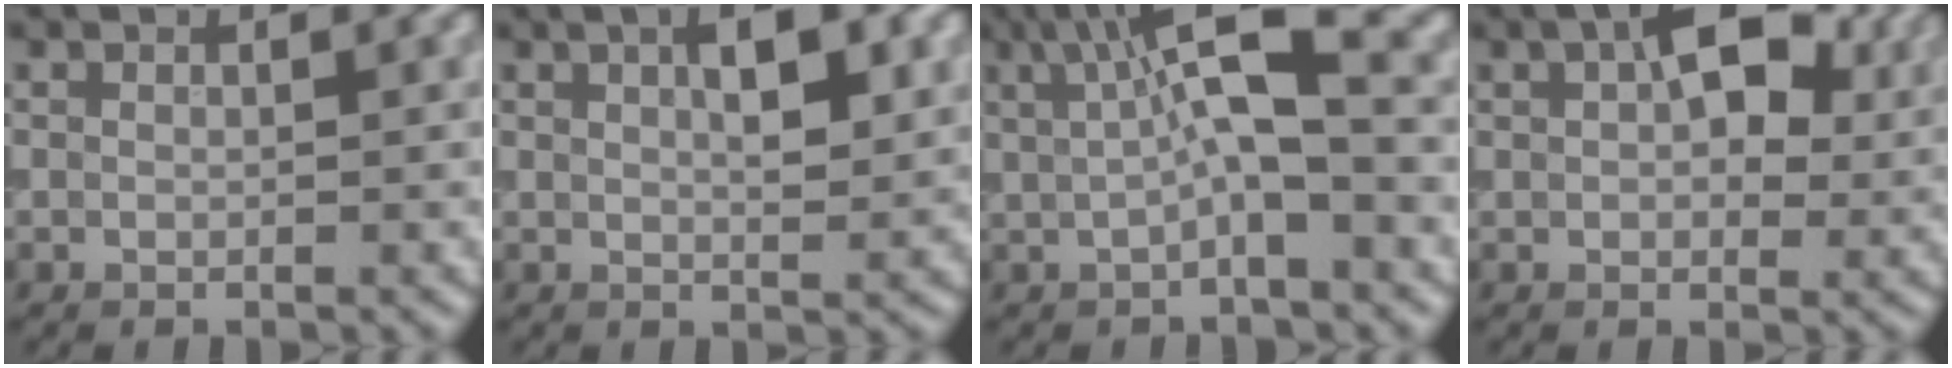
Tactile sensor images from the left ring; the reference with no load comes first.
{"total": 4.2, "force": [1.5, 1.4, 3.7], "torque": [-0.057, 0.005, 0.025]}
{"total": 6.3, "force": [1.2, 1.5, 6.0], "torque": [-0.101, 0.013, 0.014]}
{"total": 7.5, "force": [2.6, 4.1, 5.7], "torque": [-0.079, 0.016, 0.028]}